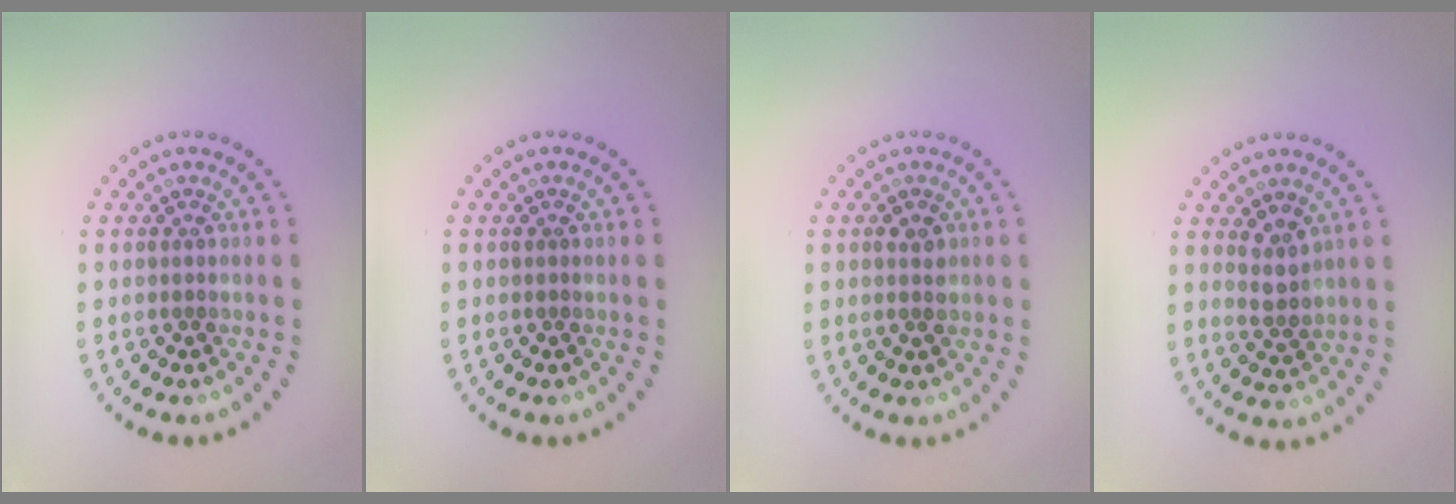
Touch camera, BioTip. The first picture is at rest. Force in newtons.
{"total": 0.0}
{"total": 1.4, "press": 1.4, "slide": 0.3}
{"total": 1.7, "press": 1.5, "slide": 0.8}